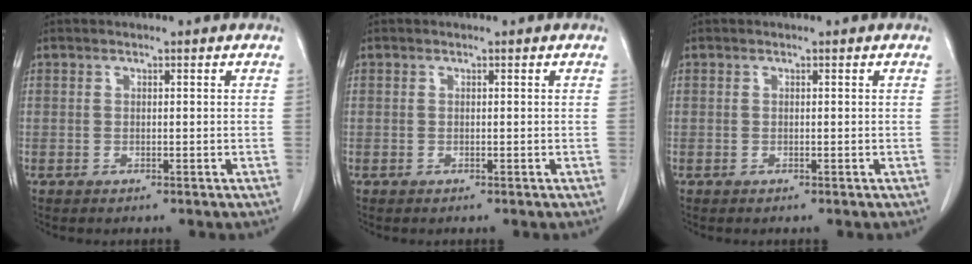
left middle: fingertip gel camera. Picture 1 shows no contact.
{"total": 0.0}
{"total": 0.0}